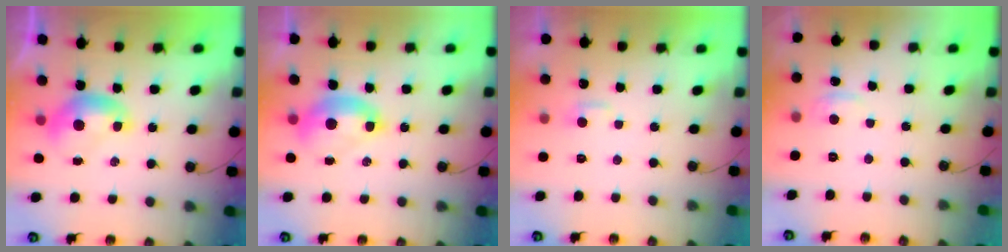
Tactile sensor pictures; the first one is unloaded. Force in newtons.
{"total": 2.6, "press": 2.6, "slide": 0.6}
{"total": 2.7, "press": 2.7, "slide": 0.4}
{"total": 0.8, "press": 0.2, "slide": 0.8}